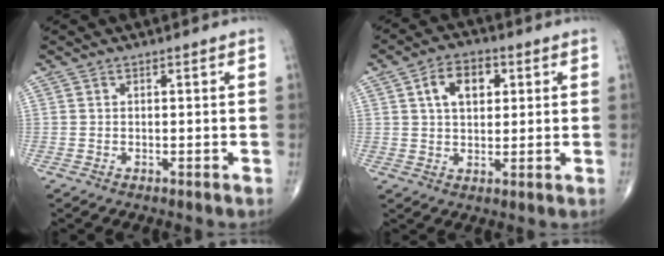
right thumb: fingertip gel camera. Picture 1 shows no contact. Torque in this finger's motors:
{"motor_torque": [0.08, 0.08, 0.38, 0.33, 0.13]}